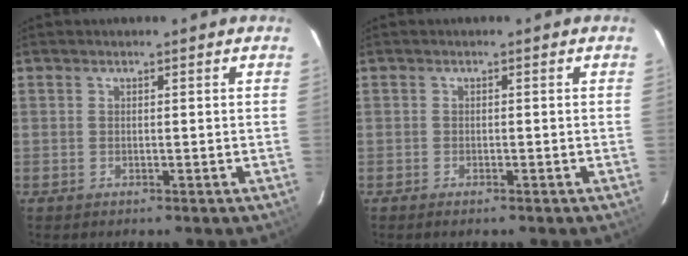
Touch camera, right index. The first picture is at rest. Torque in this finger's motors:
{"motor_torque": [-0.01, -0.07, 0.08, 0.01]}